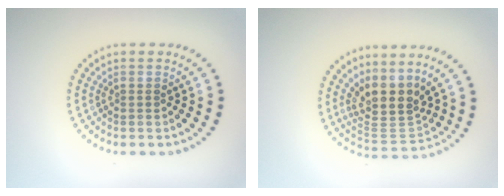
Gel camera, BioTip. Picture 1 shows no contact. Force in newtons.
{"total": 4.3, "press": 3.4, "slide": 2.7}